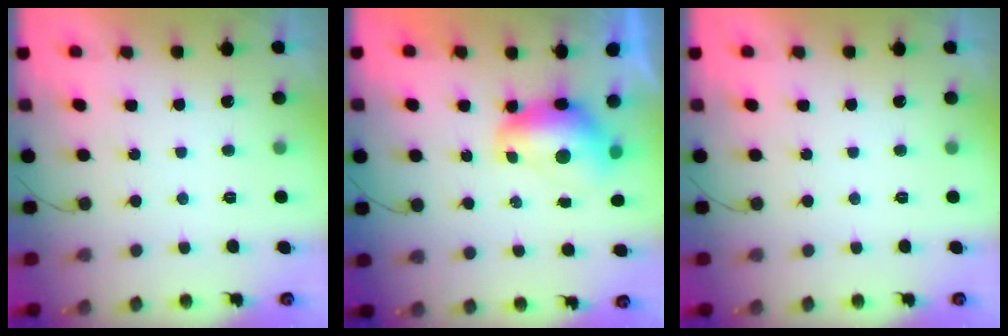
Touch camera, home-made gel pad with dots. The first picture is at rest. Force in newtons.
{"total": 8.7, "press": 8.7, "slide": 0.6}
{"total": 0.0}